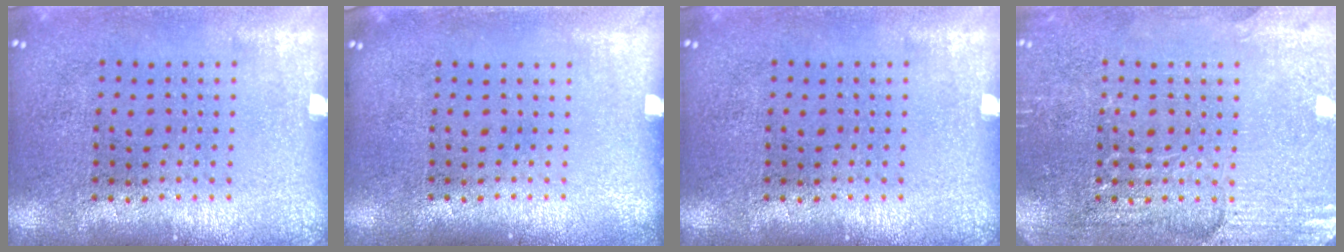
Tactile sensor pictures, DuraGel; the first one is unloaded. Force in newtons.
{"total": 0.0}
{"total": 0.0}
{"total": 2.9, "press": 2.8, "slide": 0.3}